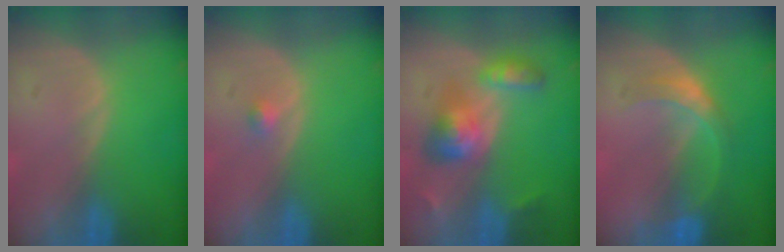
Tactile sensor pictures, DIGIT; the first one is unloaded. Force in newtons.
{"total": 1.1, "press": 0.9, "slide": 0.5}
{"total": 6.0, "press": 6.0, "slide": 0.5}
{"total": 5.2, "press": 4.8, "slide": 1.9}